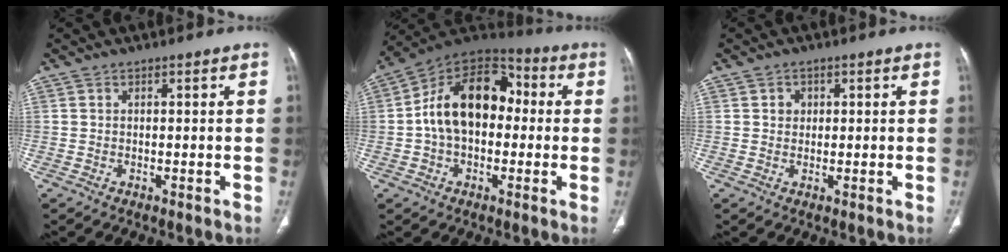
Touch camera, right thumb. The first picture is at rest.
{"total": 17.3, "force": [0.5, 11.4, 13.0], "torque": [-0.193, 0.044, -0.003]}
{"total": 1.8, "force": [0.5, 1.6, 0.7], "torque": [-0.001, 0.000, 0.007]}